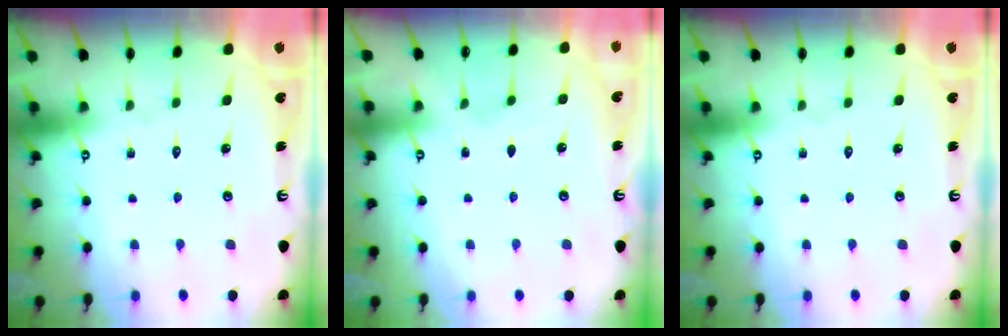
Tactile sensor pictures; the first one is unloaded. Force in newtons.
{"total": 2.3, "press": 2.3, "slide": 0.3}
{"total": 0.0}